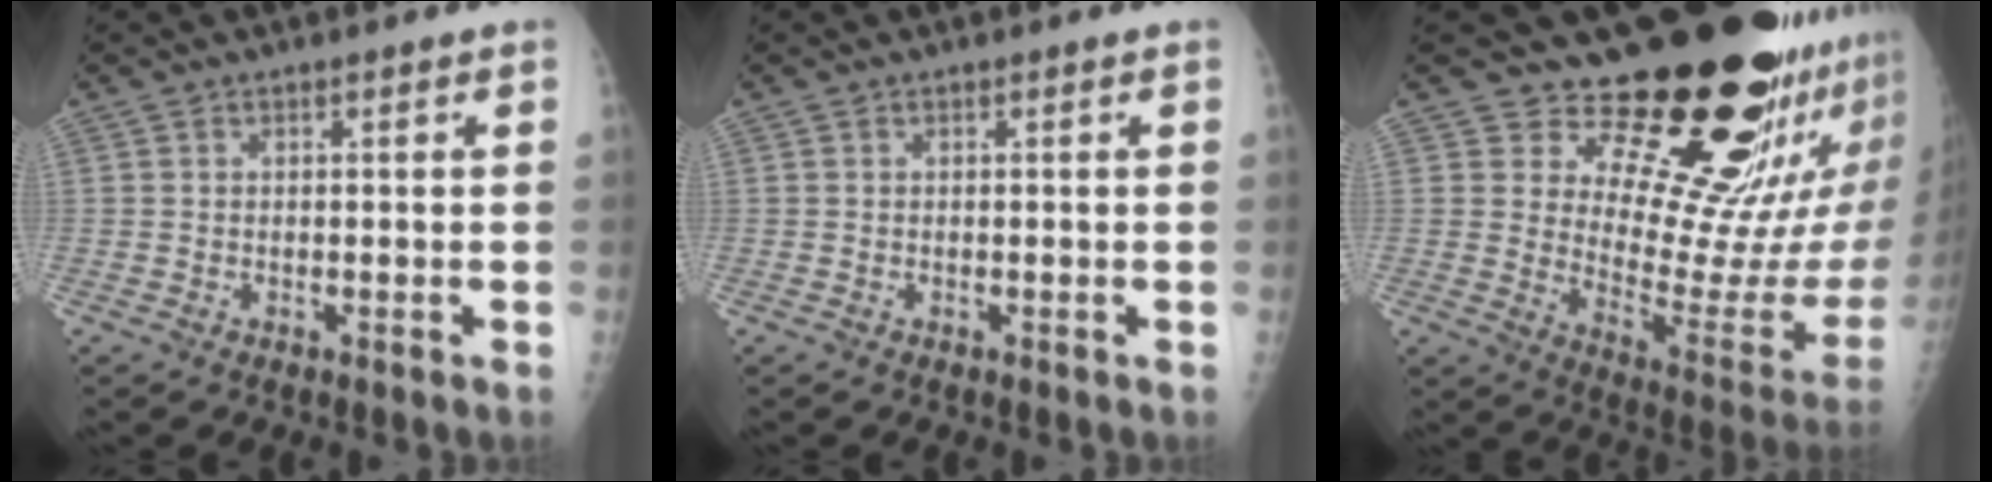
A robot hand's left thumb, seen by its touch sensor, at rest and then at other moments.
{"total": 0.0}
{"total": 24.4, "force": [16.8, 8.8, 15.4], "torque": [-0.179, -0.136, 0.238]}